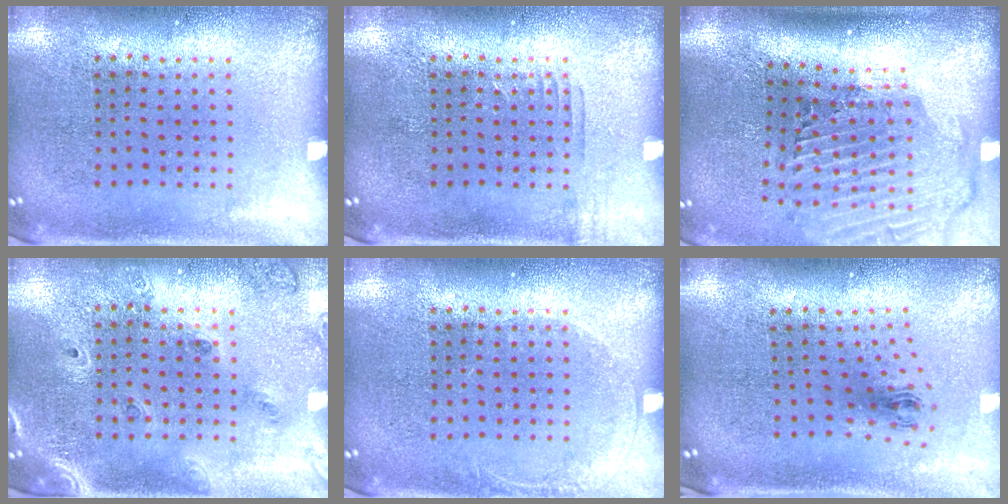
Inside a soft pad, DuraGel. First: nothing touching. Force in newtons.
{"total": 0.7, "press": 0.6, "slide": 0.2}
{"total": 2.9, "press": 2.1, "slide": 2.0}
{"total": 1.5, "press": 1.4, "slide": 0.6}
{"total": 0.9, "press": 0.8, "slide": 0.2}
{"total": 0.9, "press": 0.4, "slide": 0.8}